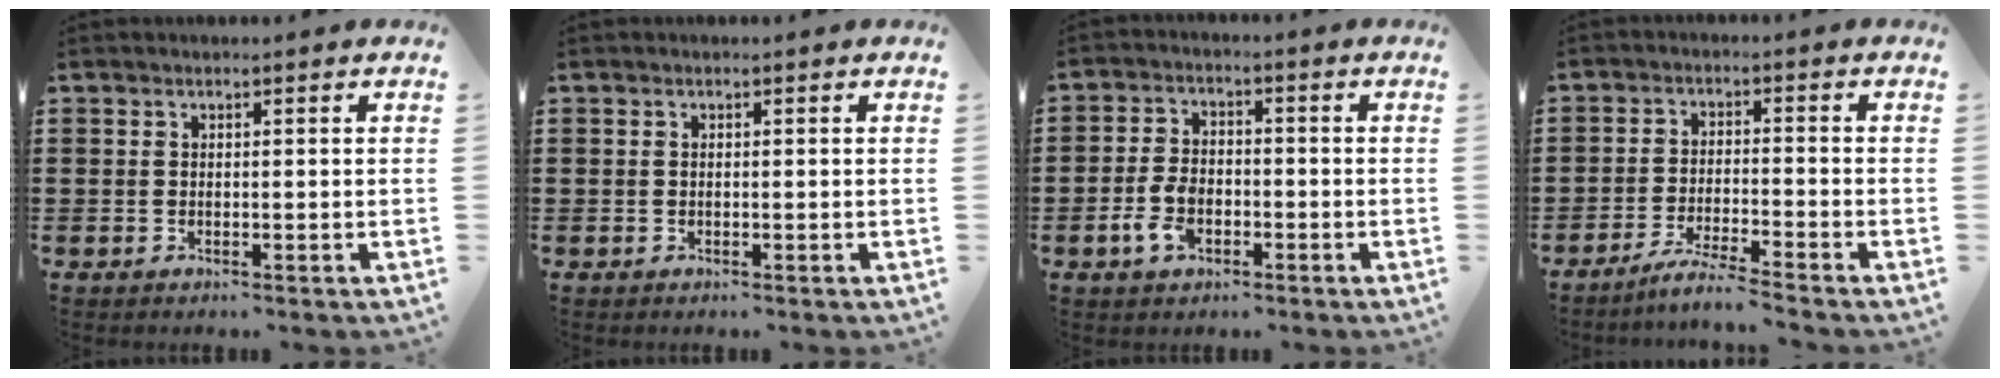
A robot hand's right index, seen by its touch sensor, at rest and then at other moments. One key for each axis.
{"total": 0.0}
{"total": 5.2, "fx": -2.1, "fy": 3.1, "fz": 3.7, "tx": -0.084, "ty": 0.002, "tz": -0.042}
{"total": 4.2, "fx": -3.9, "fy": -0.7, "fz": 1.5, "tx": -0.032, "ty": -0.011, "tz": -0.076}